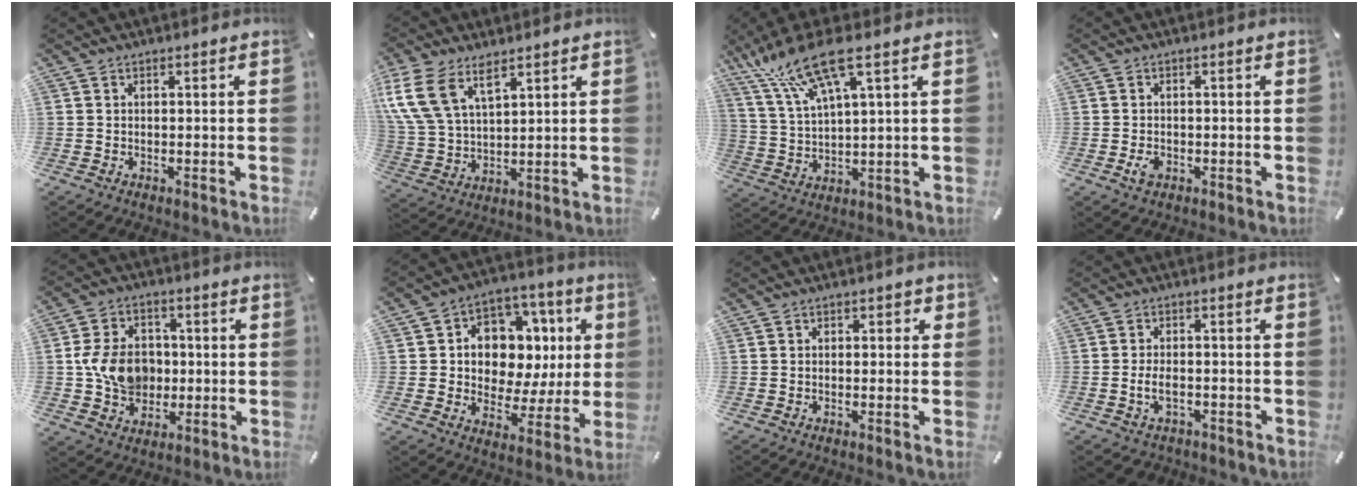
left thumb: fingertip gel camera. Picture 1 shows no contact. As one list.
[{"total": 11.6, "force": [7.0, 6.1, 6.9], "torque": [-0.186, -0.026, 0.128]}, {"total": 14.8, "force": [9.1, 4.3, 10.9], "torque": [-0.240, -0.026, 0.161]}, {"total": 2.3, "force": [-0.8, 1.6, 1.5], "torque": [-0.042, -0.002, -0.018]}, {"total": 11.3, "force": [-0.5, 9.2, 6.4], "torque": [-0.128, 0.013, -0.006]}, {"total": 11.2, "force": [2.4, 9.8, 4.9], "torque": [-0.075, -0.029, 0.054]}, {"total": 1.2, "force": [-0.4, 1.0, 0.6], "torque": [-0.012, 0.006, -0.009]}, {"total": 4.8, "force": [-1.5, 3.1, 3.3], "torque": [-0.070, 0.006, -0.029]}]